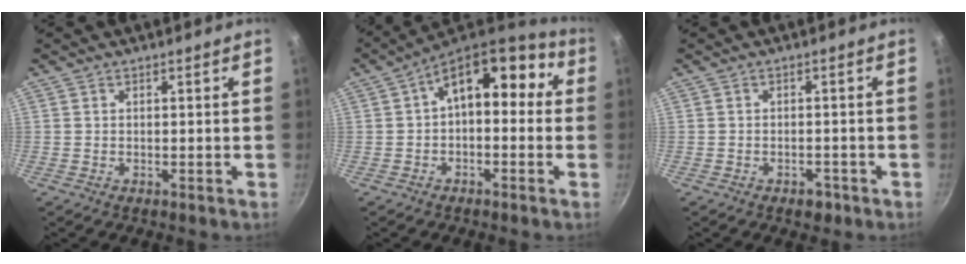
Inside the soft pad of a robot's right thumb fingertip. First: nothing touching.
{"total": 14.2, "force": [2.0, 8.0, 11.5], "torque": [-0.126, 0.048, 0.015]}
{"total": 2.2, "force": [-1.4, 1.2, 1.1], "torque": [-0.008, 0.006, -0.016]}